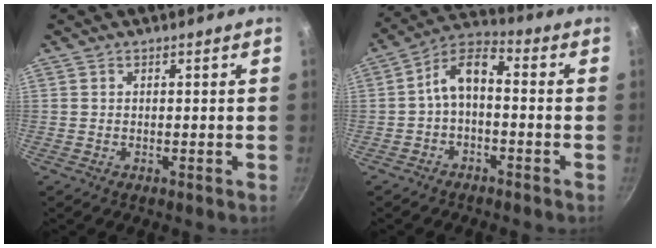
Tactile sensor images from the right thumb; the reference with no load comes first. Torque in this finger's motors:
{"motor_torque": [-0.40, 0.49, 0.94, -0.53, 0.07]}